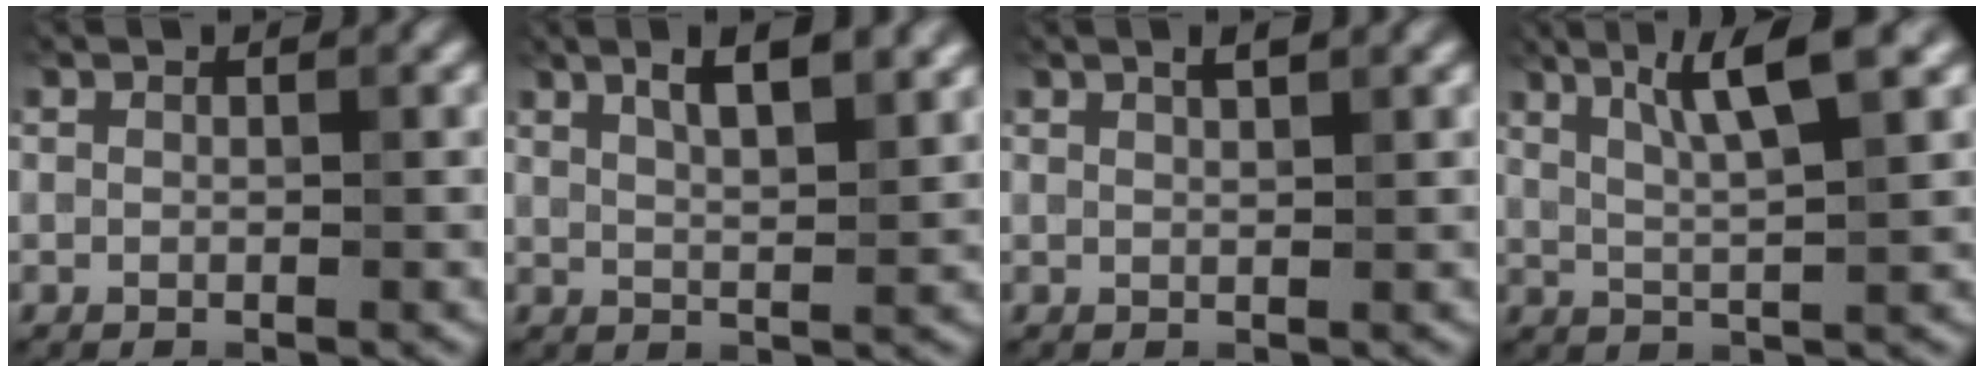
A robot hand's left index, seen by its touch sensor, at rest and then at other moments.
{"total": 5.8, "force": [3.2, 1.9, 4.4], "torque": [-0.051, 0.026, 0.034]}
{"total": 1.6, "force": [0.9, 0.5, 1.3], "torque": [-0.010, 0.005, 0.006]}
{"total": 5.6, "force": [2.5, 0.7, 4.9], "torque": [-0.089, 0.008, 0.049]}